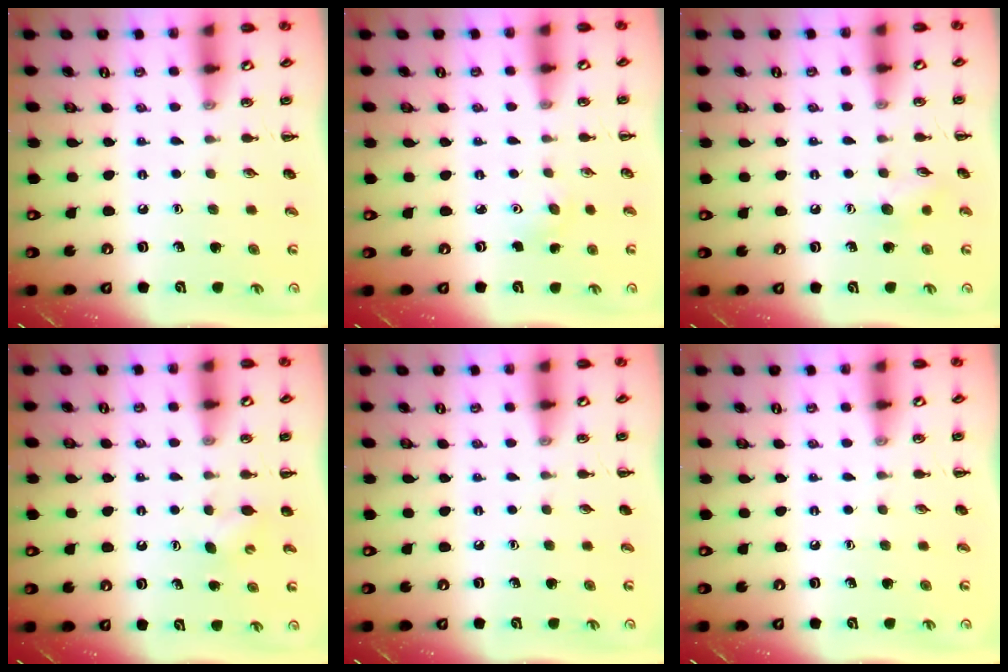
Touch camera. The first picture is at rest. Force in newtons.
{"total": 3.2, "press": 3.1, "slide": 0.8}
{"total": 6.6, "press": 6.5, "slide": 1.2}
{"total": 2.9, "press": 2.9, "slide": 0.6}
{"total": 0.0}
{"total": 0.0}